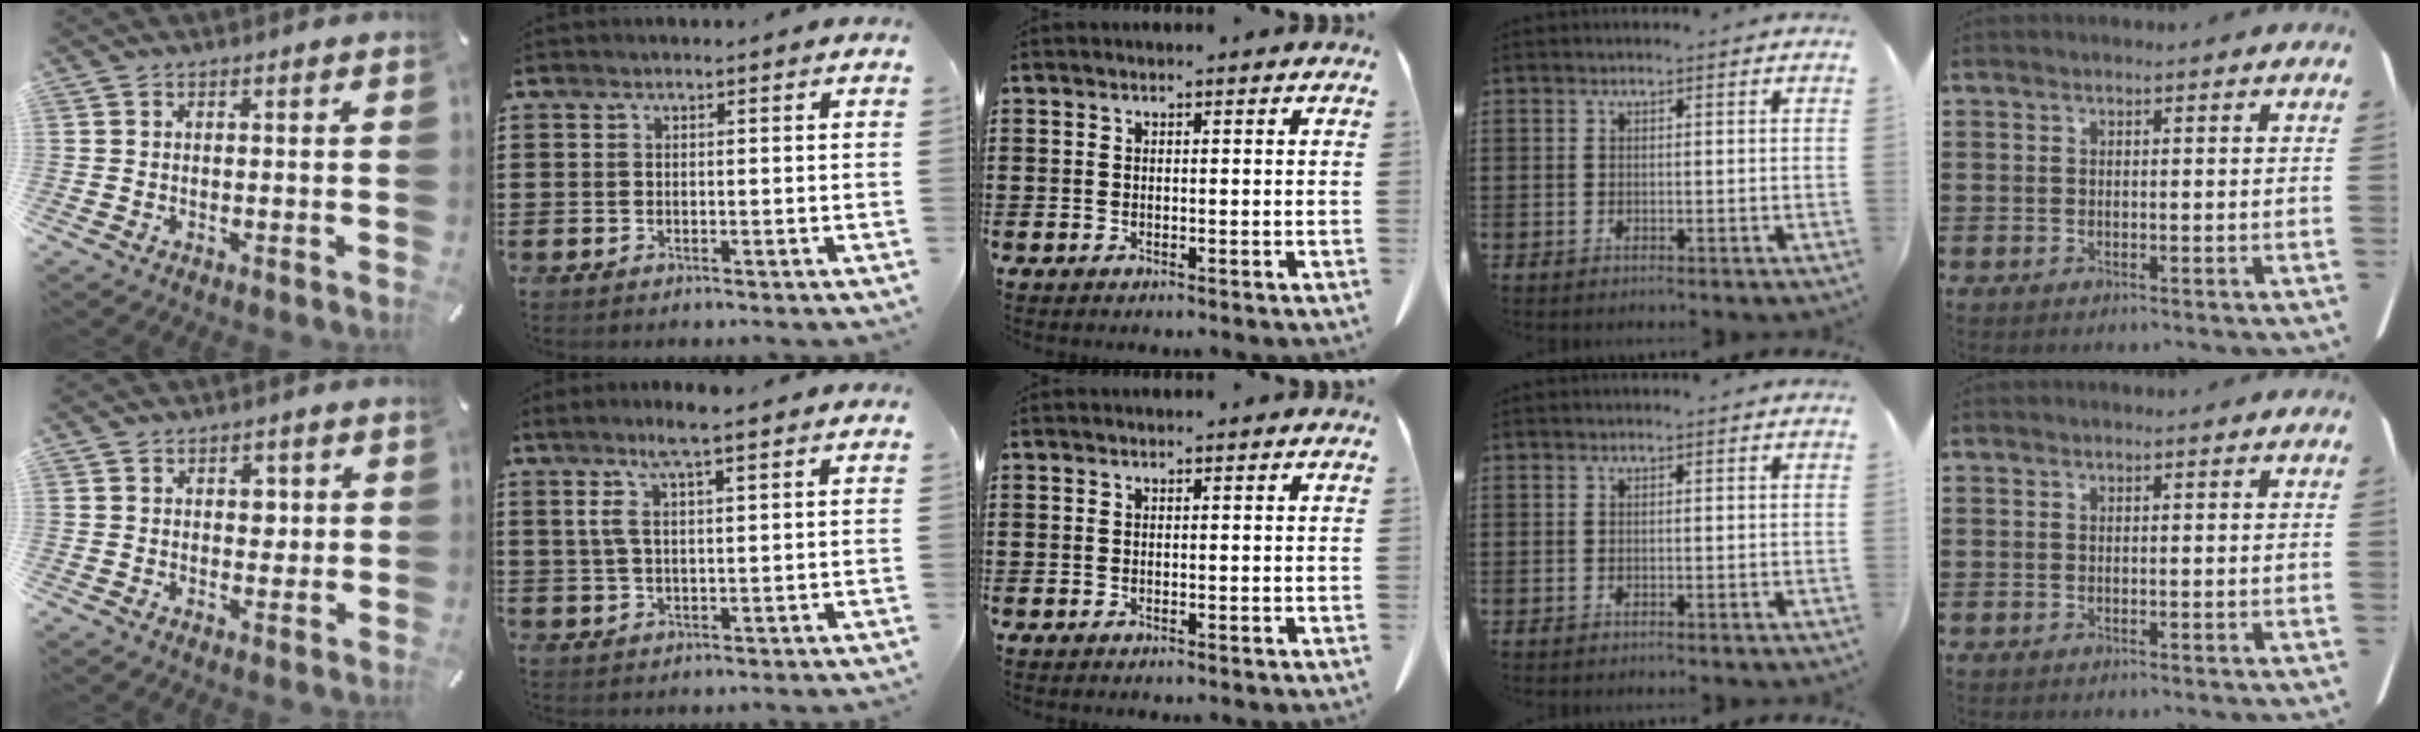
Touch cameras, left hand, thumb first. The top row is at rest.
{"thumb": {"total": 3.1, "force": [0.6, 2.4, 1.9], "torque": [-0.008, -0.005, 0.000]}, "index": {"total": 5.7, "force": [3.0, 0.6, 4.8], "torque": [-0.101, 0.003, 0.051]}}